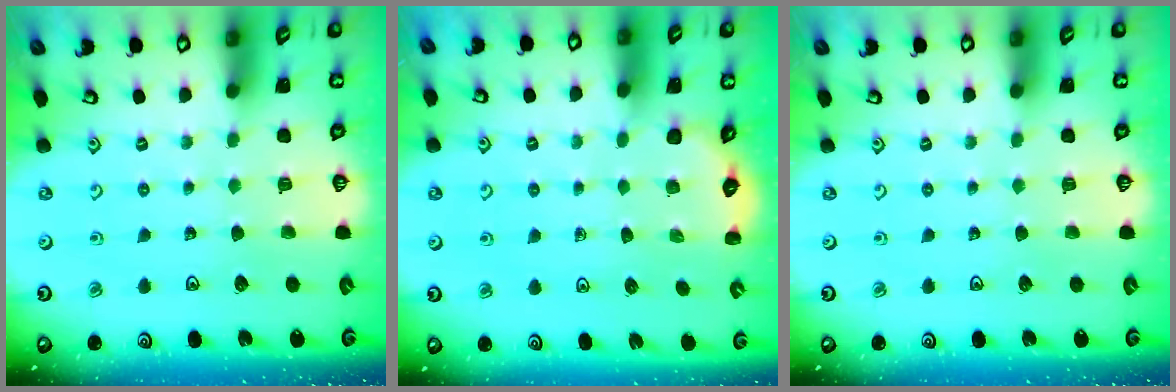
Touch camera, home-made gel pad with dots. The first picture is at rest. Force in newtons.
{"total": 2.3, "press": 1.9, "slide": 1.3}
{"total": 0.0}